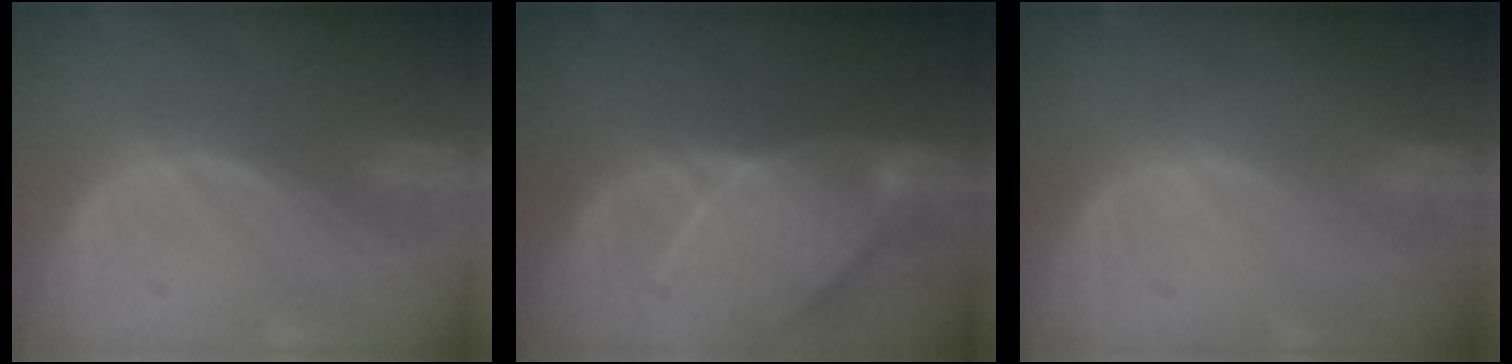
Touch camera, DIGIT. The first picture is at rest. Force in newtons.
{"total": 9.5, "press": 8.6, "slide": 3.8}
{"total": 0.0}